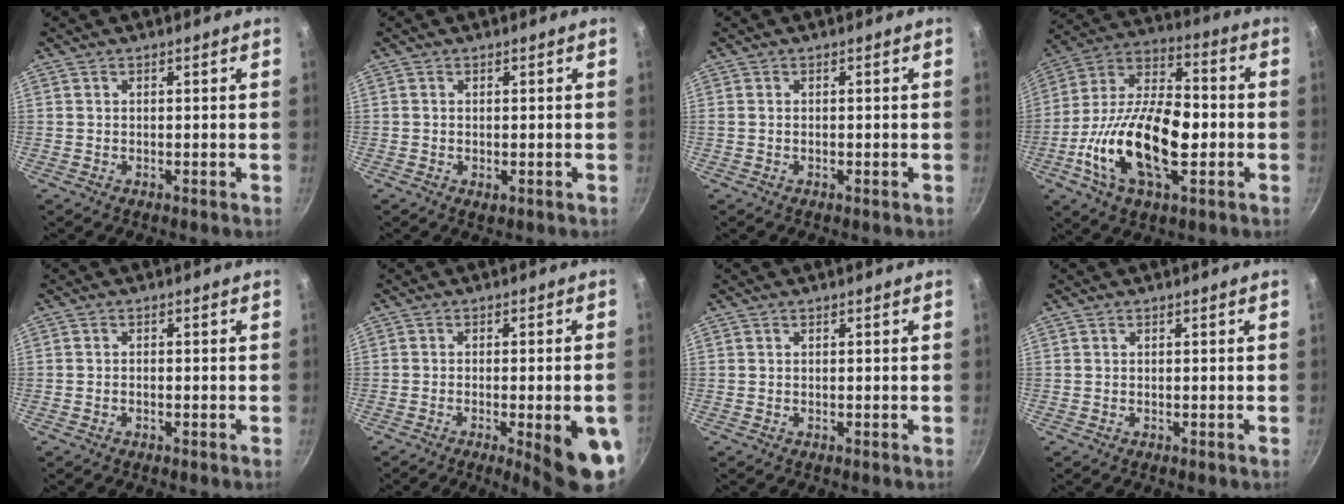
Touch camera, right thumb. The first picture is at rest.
{"total": 1.1, "force": [-0.2, 0.7, 0.9], "torque": [-0.014, -0.003, -0.002]}
{"total": 0.8, "force": [-0.2, 0.4, 0.7], "torque": [-0.013, 0.002, -0.004]}
{"total": 22.1, "force": [-4.5, 11.3, 18.5], "torque": [-0.323, 0.038, -0.092]}
{"total": 0.9, "force": [-0.5, 0.6, 0.6], "torque": [-0.014, 0.006, -0.012]}
{"total": 13.0, "force": [-4.3, 3.0, 11.9], "torque": [-0.126, 0.010, -0.051]}
{"total": 0.0}
{"total": 0.0}